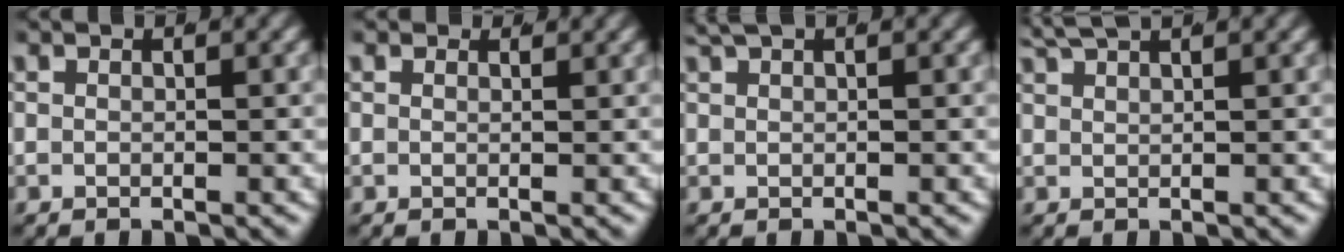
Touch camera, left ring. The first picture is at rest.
{"total": 0.7, "force": [0.6, 0.1, 0.1], "torque": [0.001, -0.005, 0.012]}
{"total": 1.3, "force": [1.1, -0.3, 0.6], "torque": [-0.010, 0.004, 0.021]}
{"total": 2.4, "force": [2.2, -0.3, 0.8], "torque": [-0.012, 0.004, 0.044]}